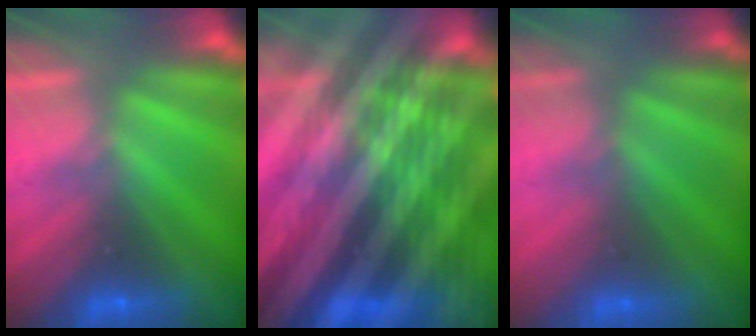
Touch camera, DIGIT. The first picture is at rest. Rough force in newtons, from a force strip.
{"total": 8.4}
{"total": 2.6}